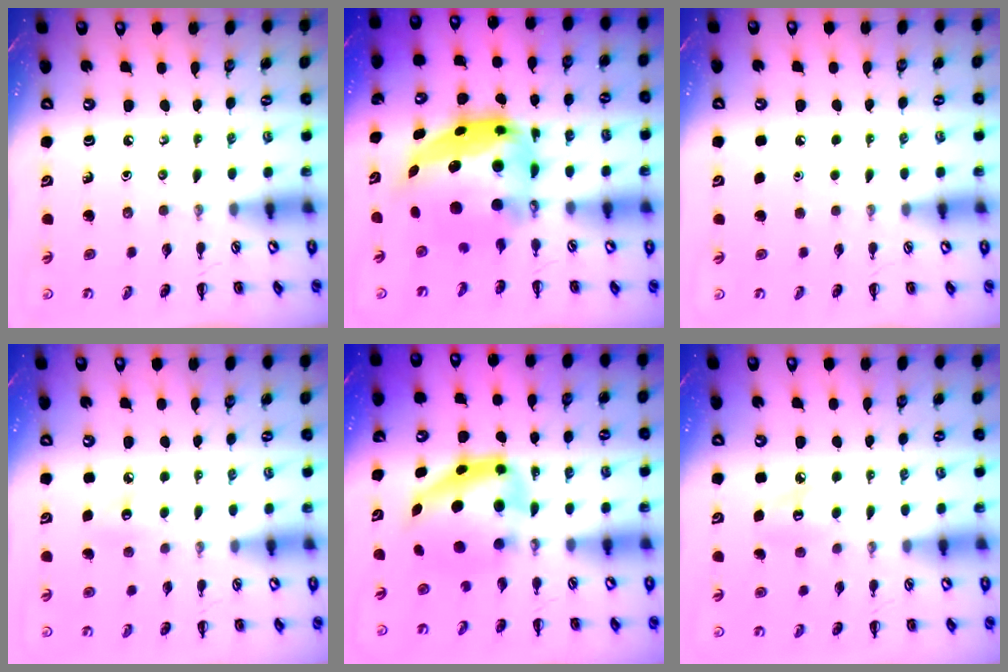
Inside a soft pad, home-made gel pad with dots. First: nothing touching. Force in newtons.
{"total": 12.1, "press": 11.8, "slide": 3.0}
{"total": 1.7, "press": 1.7, "slide": 0.1}
{"total": 6.0, "press": 5.8, "slide": 1.7}
{"total": 8.0, "press": 7.8, "slide": 2.0}
{"total": 7.6, "press": 7.4, "slide": 1.7}